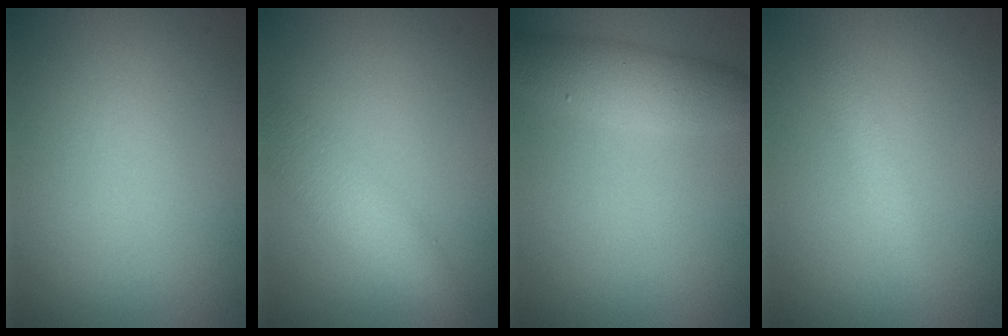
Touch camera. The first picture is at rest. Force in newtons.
{"total": 3.8, "press": 3.8, "slide": 0.1}
{"total": 3.4, "press": 3.4, "slide": 0.2}
{"total": 1.3, "press": 1.3, "slide": 0.0}